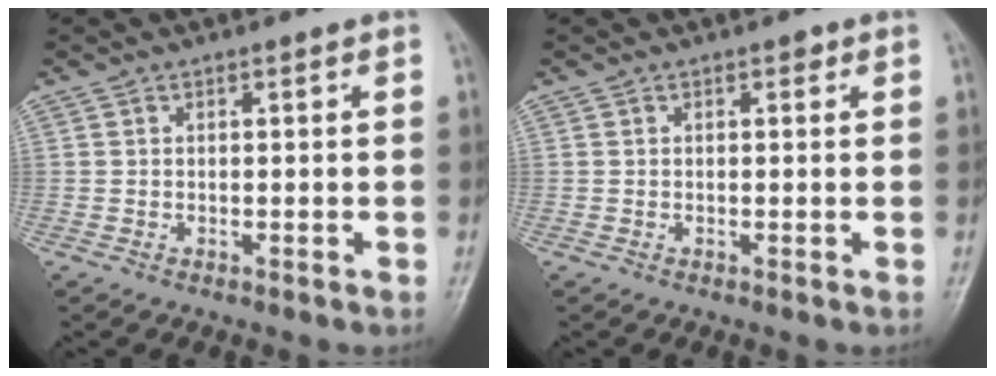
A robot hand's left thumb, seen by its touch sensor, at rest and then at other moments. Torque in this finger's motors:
{"motor_torque": [1.07, 0.48, 0.06, 0.04, 0.00]}